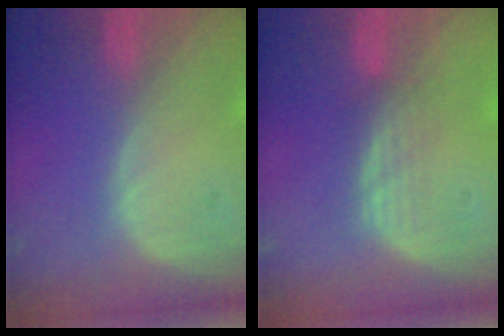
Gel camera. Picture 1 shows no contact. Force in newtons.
{"total": 2.9, "press": 2.6, "slide": 1.3}